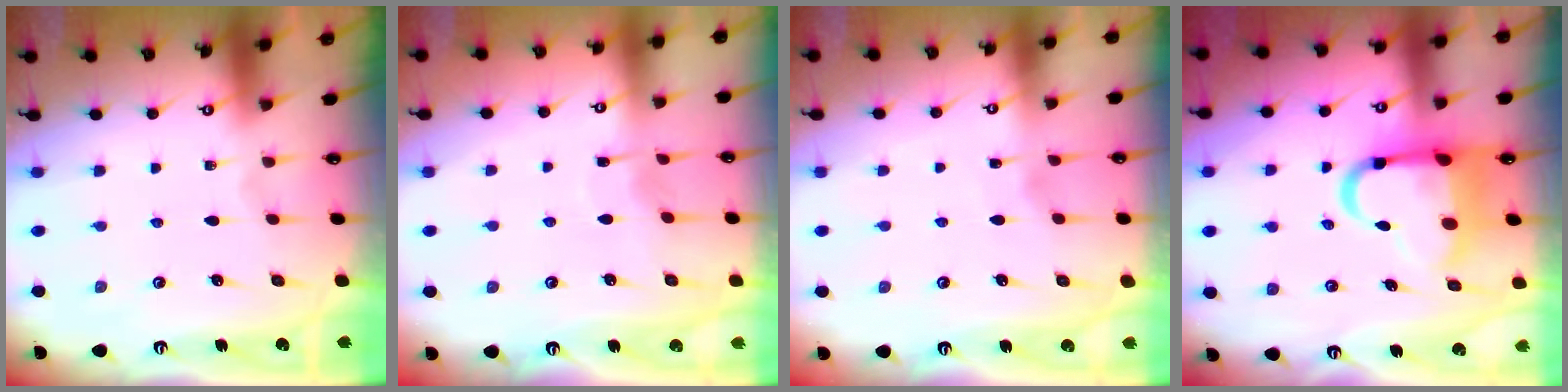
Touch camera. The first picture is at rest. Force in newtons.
{"total": 4.6, "press": 4.6, "slide": 0.4}
{"total": 1.8, "press": 1.8, "slide": 0.3}
{"total": 13.3, "press": 12.9, "slide": 3.0}